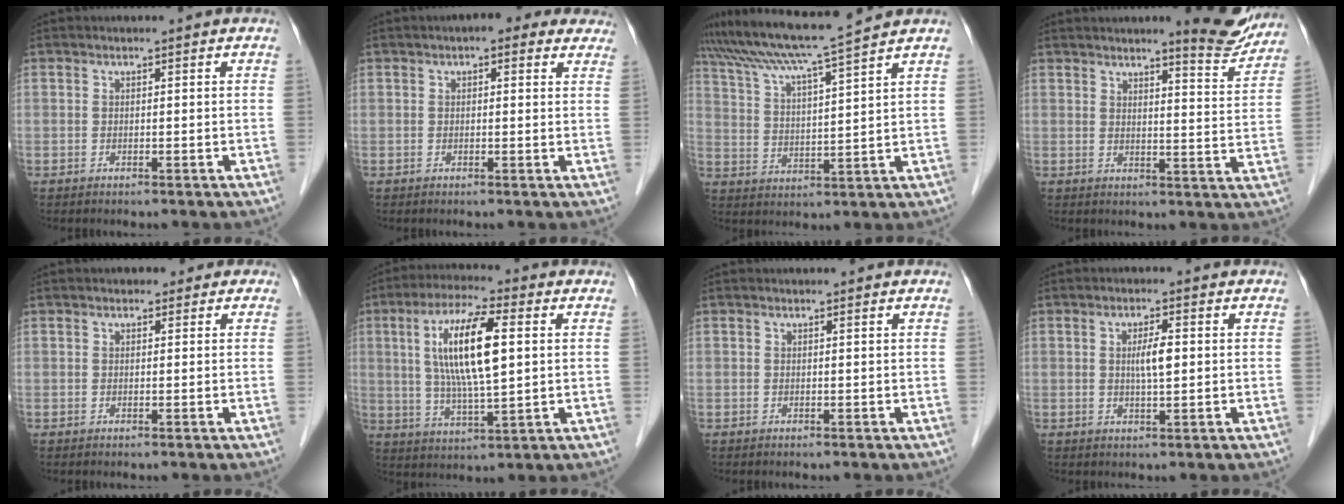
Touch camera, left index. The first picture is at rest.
{"total": 5.3, "force": [3.5, 2.1, 3.3], "torque": [-0.028, 0.027, 0.038]}
{"total": 12.3, "force": [10.6, -2.0, 5.9], "torque": [-0.108, 0.004, 0.178]}
{"total": 7.8, "force": [7.0, 0.5, 3.4], "torque": [-0.039, -0.025, 0.082]}
{"total": 1.5, "force": [0.8, 1.2, 0.4], "torque": [0.000, 0.009, 0.004]}
{"total": 12.5, "force": [2.3, 2.1, 12.1], "torque": [-0.232, 0.007, 0.042]}
{"total": 0.0}
{"total": 3.3, "force": [0.3, 0.4, 3.2], "torque": [-0.056, 0.000, 0.006]}